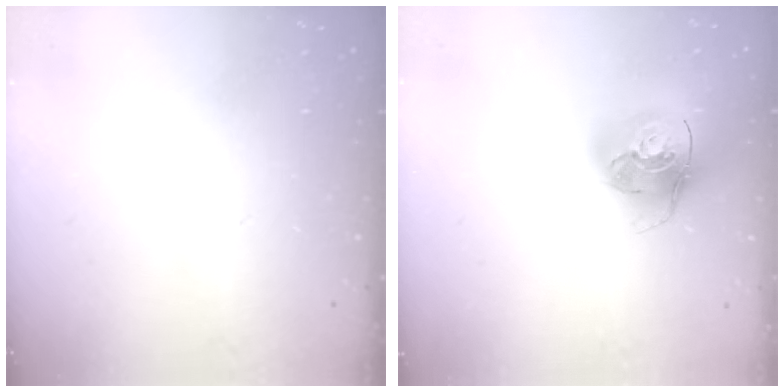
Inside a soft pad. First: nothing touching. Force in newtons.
{"total": 16.2, "press": 16.1, "slide": 2.0}